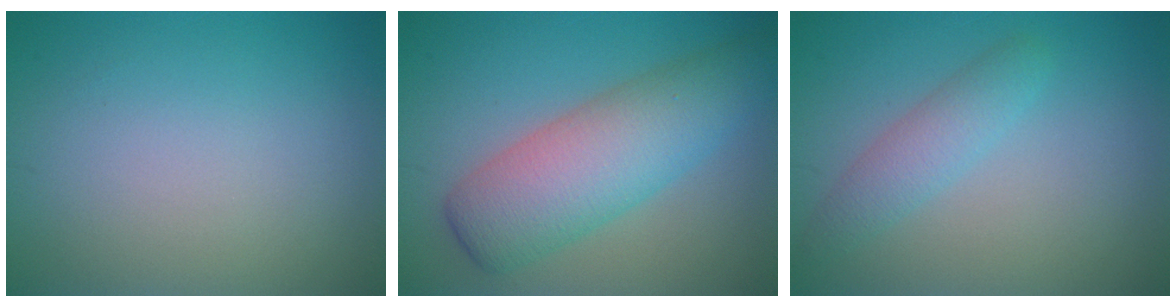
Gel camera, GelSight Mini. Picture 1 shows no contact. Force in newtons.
{"total": 7.5, "press": 7.5, "slide": 0.2}
{"total": 2.5, "press": 2.5, "slide": 0.1}